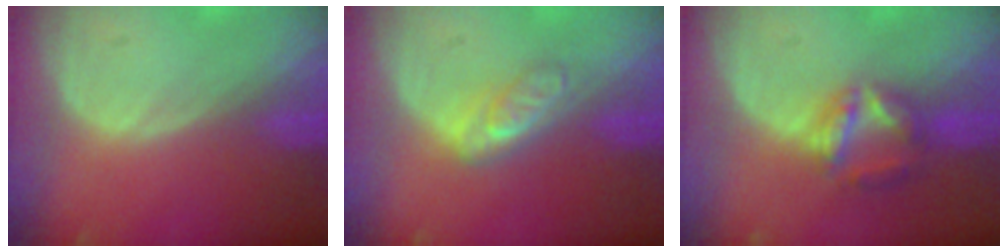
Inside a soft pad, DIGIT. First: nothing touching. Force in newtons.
{"total": 4.7, "press": 4.1, "slide": 2.2}
{"total": 5.7, "press": 5.6, "slide": 1.4}